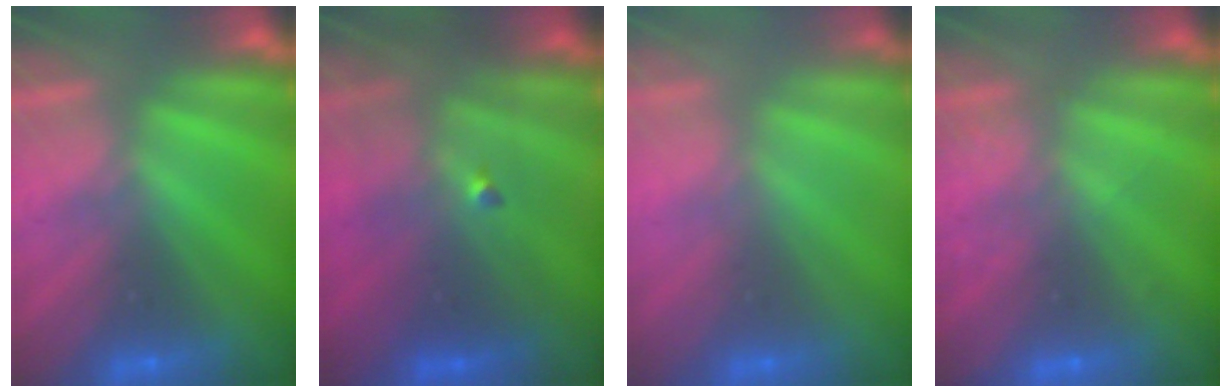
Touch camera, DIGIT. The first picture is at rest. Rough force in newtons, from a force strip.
{"total": 4.5}
{"total": 2.5}
{"total": 2.1}